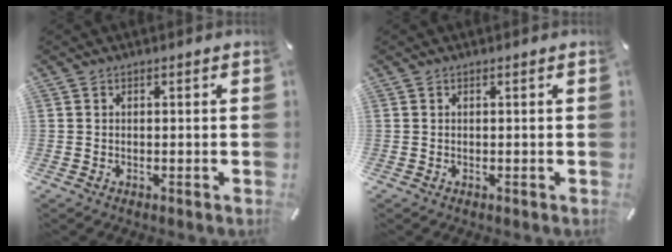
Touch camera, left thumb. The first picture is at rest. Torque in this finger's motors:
{"motor_torque": [0.07, 0.07, -0.08, 0.00, 0.00]}